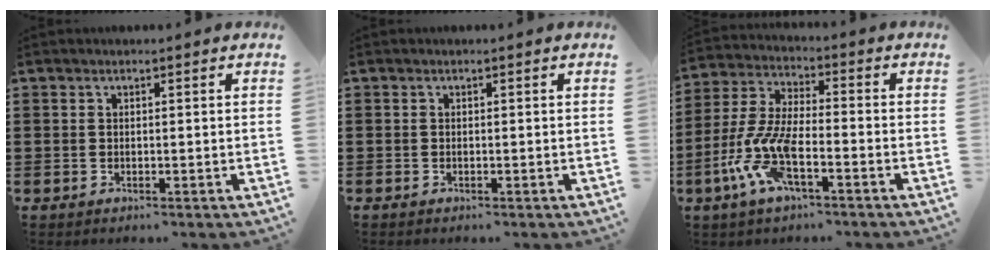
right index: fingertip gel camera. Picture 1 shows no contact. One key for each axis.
{"total": 0.0}
{"total": 9.0, "fx": -4.4, "fy": 2.8, "fz": 7.3, "tx": -0.193, "ty": -0.021, "tz": -0.093}